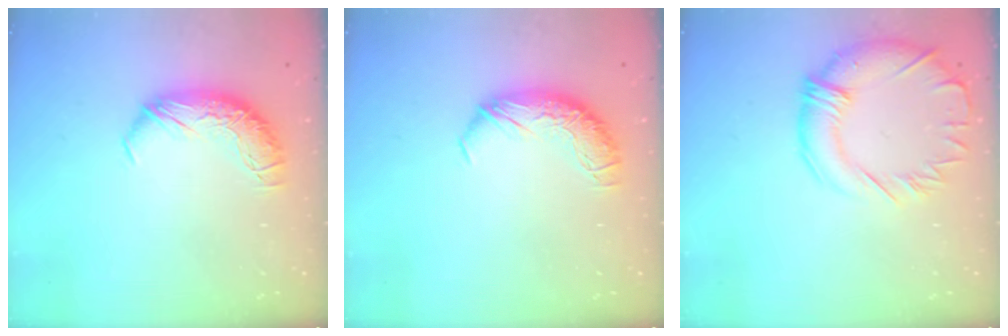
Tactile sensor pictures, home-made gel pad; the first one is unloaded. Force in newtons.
{"total": 0.0}
{"total": 3.5, "press": 3.2, "slide": 1.5}